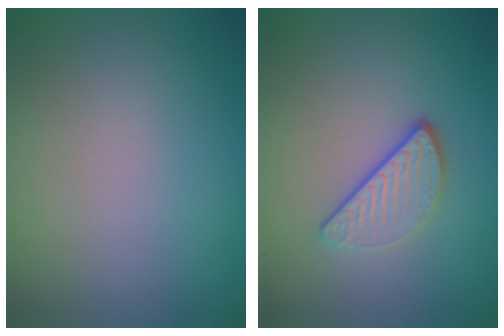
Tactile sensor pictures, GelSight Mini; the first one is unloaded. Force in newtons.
{"total": 3.2, "press": 2.5, "slide": 2.1}